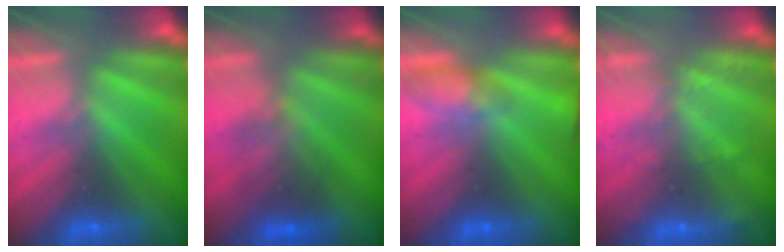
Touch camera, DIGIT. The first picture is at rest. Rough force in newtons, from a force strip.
{"total": 2.5}
{"total": 4.9}
{"total": 2.3}